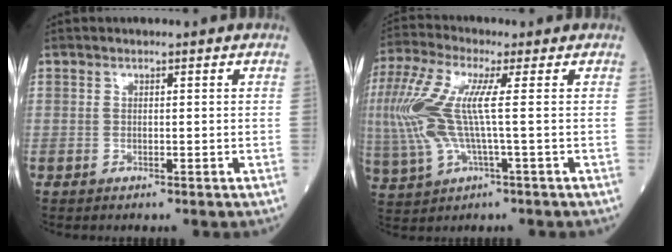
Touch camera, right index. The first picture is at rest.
{"total": 12.9, "force": [0.9, 2.6, 12.6], "torque": [-0.307, 0.016, 0.016]}